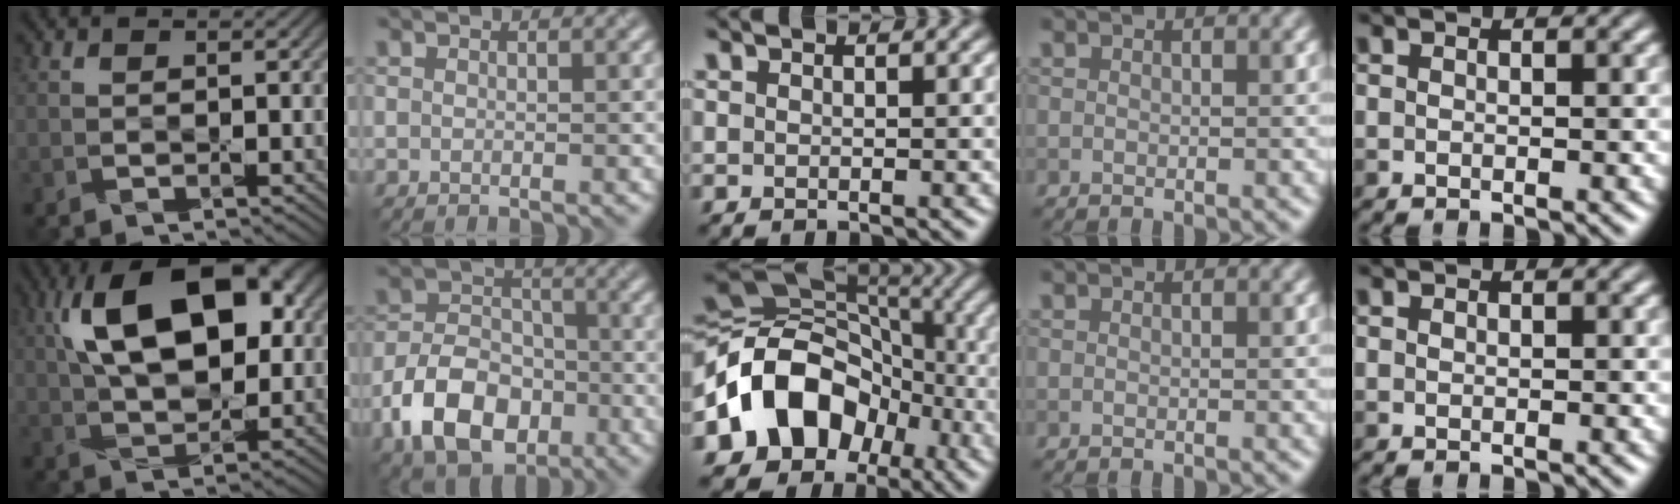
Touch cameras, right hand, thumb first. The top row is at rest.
{"thumb": {"total": 17.1, "force": [4.8, 8.8, 13.8], "torque": [-0.243, 0.041, 0.062]}, "index": {"total": 8.6, "force": [-3.8, 5.9, 5.0], "torque": [-0.091, 0.004, -0.077]}, "middle": {"total": 12.5, "force": [-4.2, 9.7, 6.7], "torque": [-0.117, 0.016, -0.092]}}